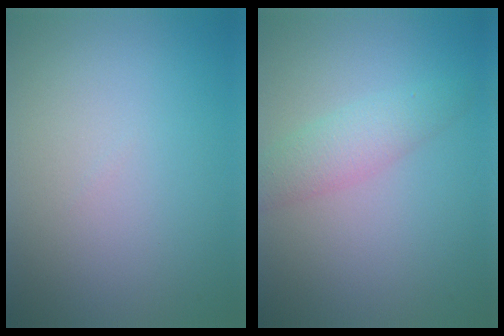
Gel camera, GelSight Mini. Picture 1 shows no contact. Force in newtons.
{"total": 2.9, "press": 2.9, "slide": 0.0}